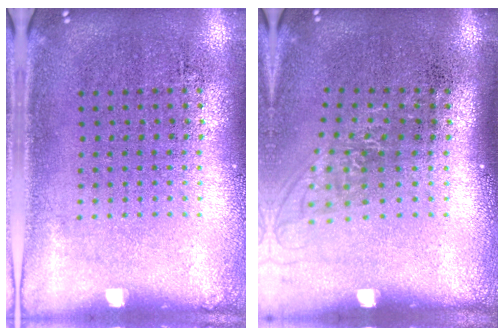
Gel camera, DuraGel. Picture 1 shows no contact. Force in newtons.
{"total": 1.2, "press": 1.0, "slide": 0.7}